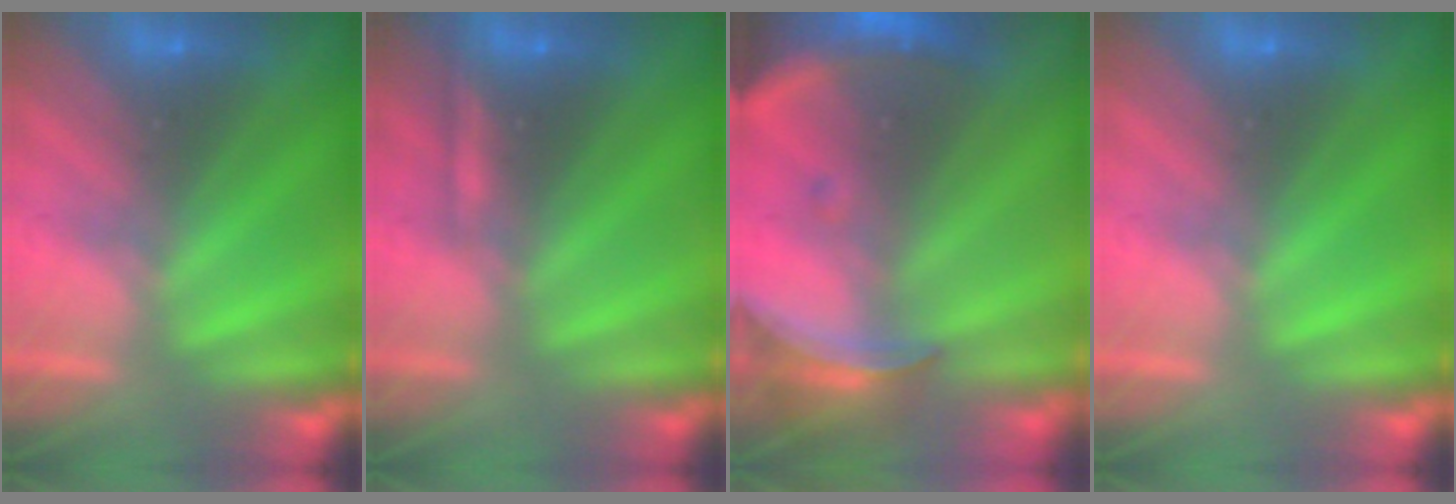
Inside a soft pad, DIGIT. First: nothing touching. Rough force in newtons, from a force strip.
{"total": 2.2}
{"total": 13.7}
{"total": 0.0}